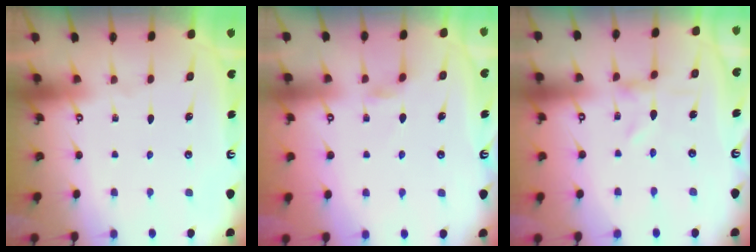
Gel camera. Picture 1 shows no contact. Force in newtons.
{"total": 2.5, "press": 2.4, "slide": 0.4}
{"total": 0.7, "press": 0.7, "slide": 0.2}